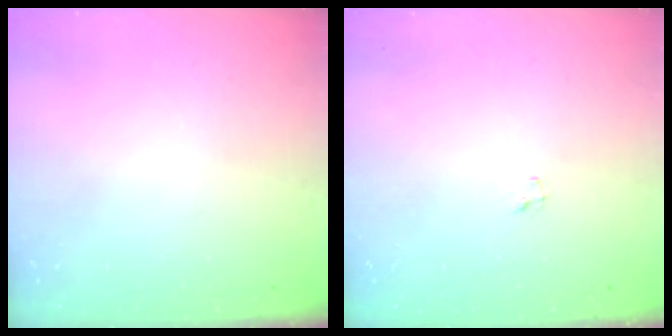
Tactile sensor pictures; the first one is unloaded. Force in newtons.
{"total": 1.2, "press": 1.2, "slide": 0.1}